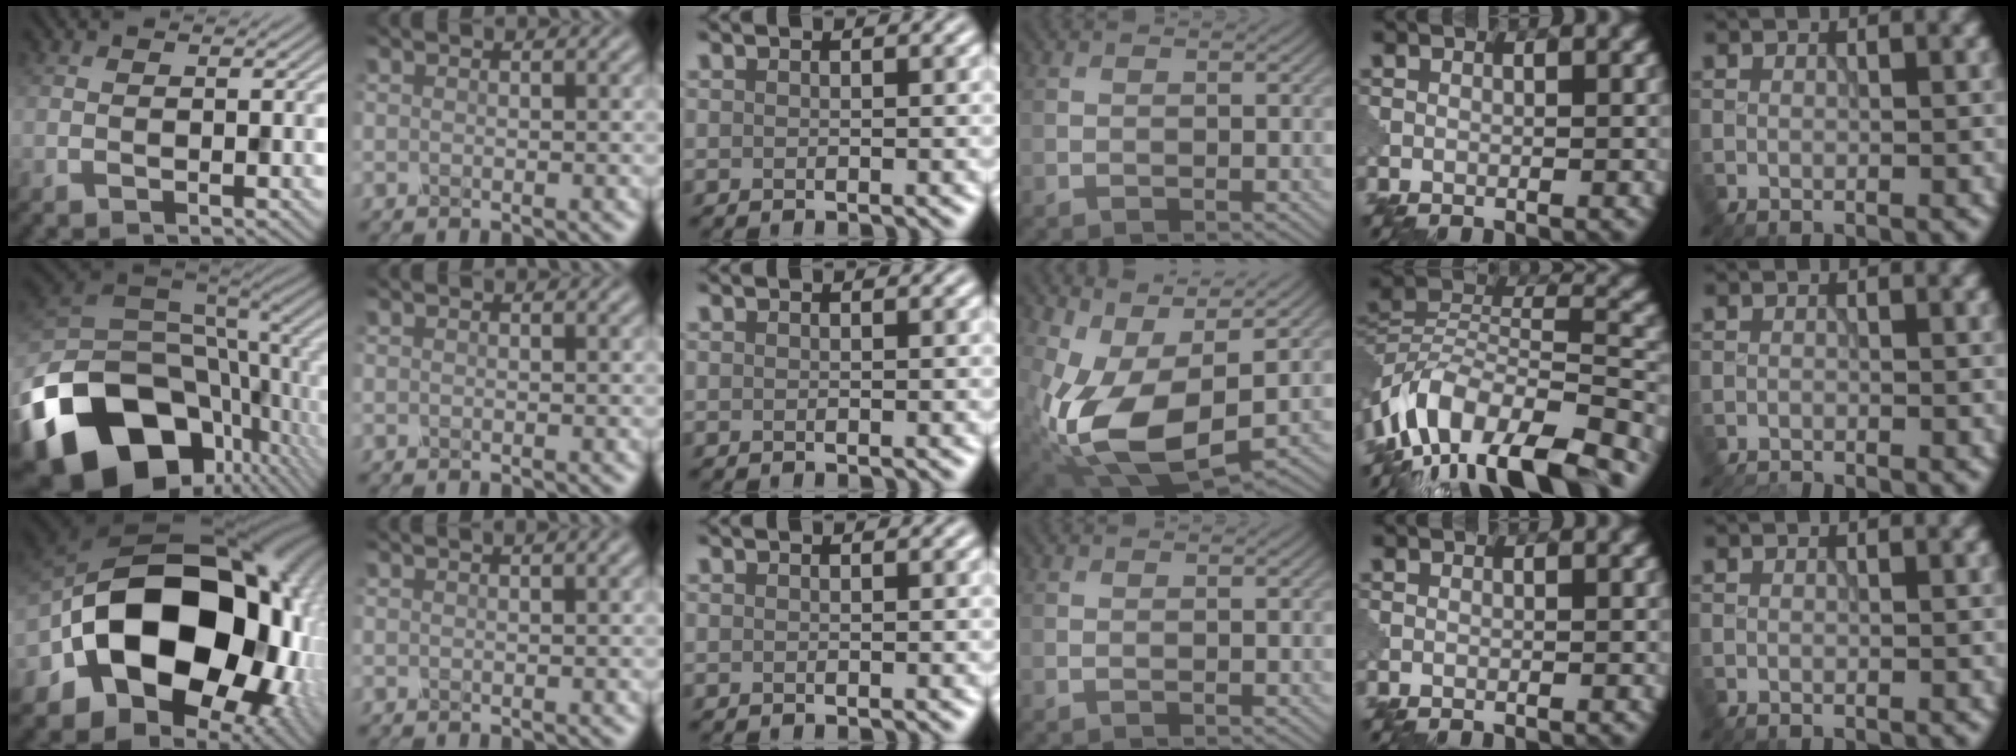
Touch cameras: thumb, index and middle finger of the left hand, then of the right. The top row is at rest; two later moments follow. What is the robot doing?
{"motion": "shake", "object": "sieve"}